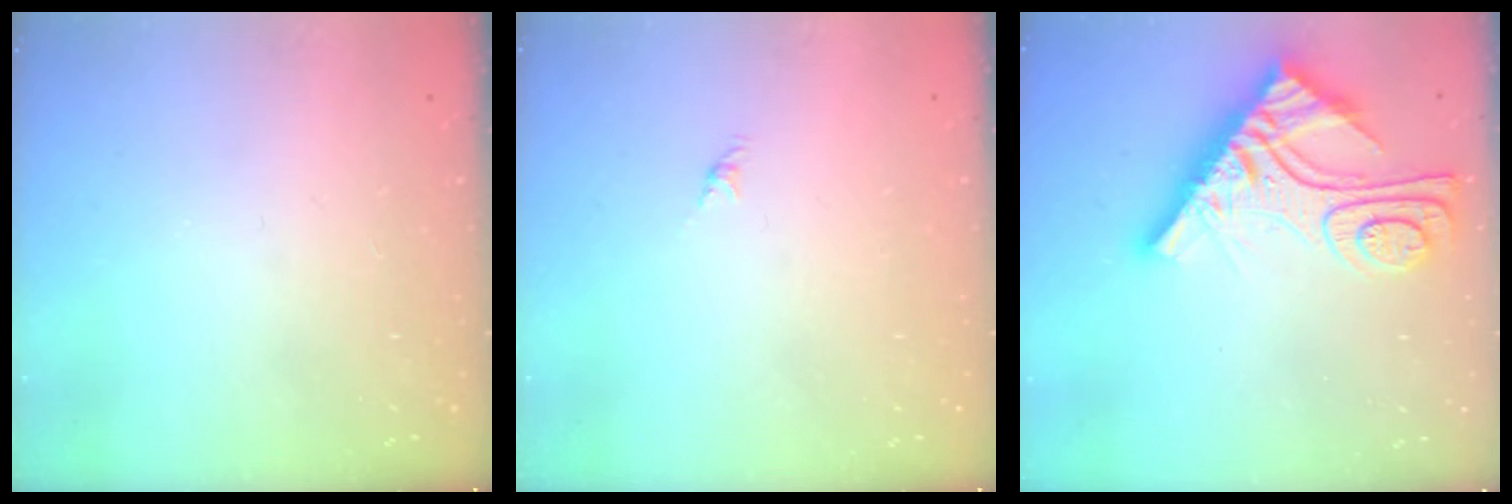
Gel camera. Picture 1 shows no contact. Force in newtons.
{"total": 0.0}
{"total": 15.0, "press": 15.0, "slide": 1.4}